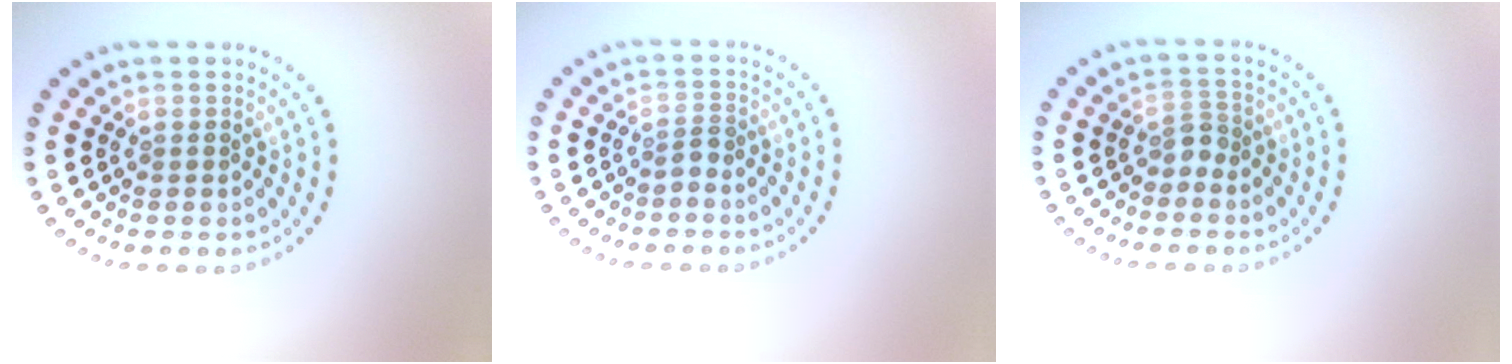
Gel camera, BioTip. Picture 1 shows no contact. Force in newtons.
{"total": 0.9, "press": 0.6, "slide": 0.7}
{"total": 1.6, "press": 1.1, "slide": 1.1}